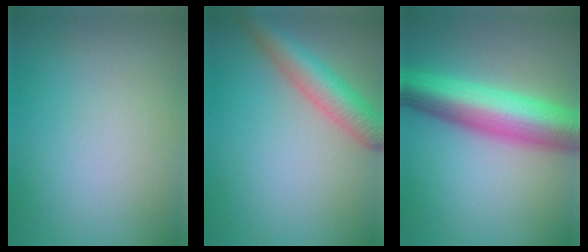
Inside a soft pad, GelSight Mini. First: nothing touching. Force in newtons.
{"total": 5.2, "press": 5.2, "slide": 0.2}
{"total": 10.3, "press": 10.3, "slide": 0.1}